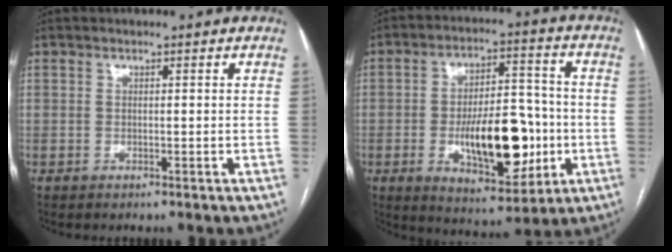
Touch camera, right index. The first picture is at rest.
{"total": 15.9, "force": [-3.3, 6.3, 14.2], "torque": [-0.227, 0.010, -0.042]}